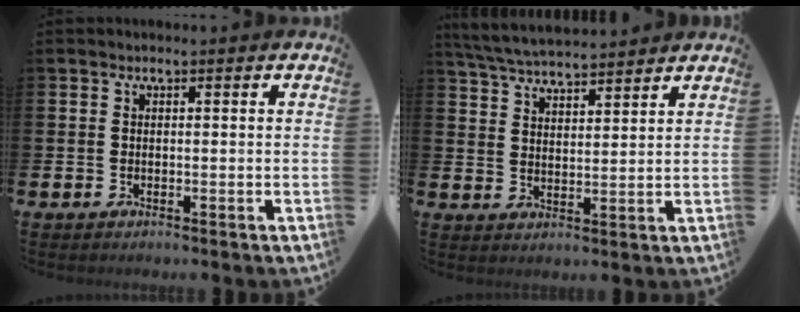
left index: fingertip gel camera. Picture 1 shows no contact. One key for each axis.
{"total": 5.5, "fx": 5.4, "fy": 0.3, "fz": 0.8, "tx": -0.033, "ty": -0.029, "tz": 0.097}